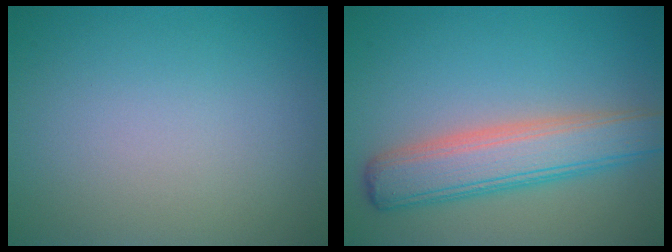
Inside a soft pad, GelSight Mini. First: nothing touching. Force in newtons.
{"total": 6.0, "press": 6.0, "slide": 0.5}